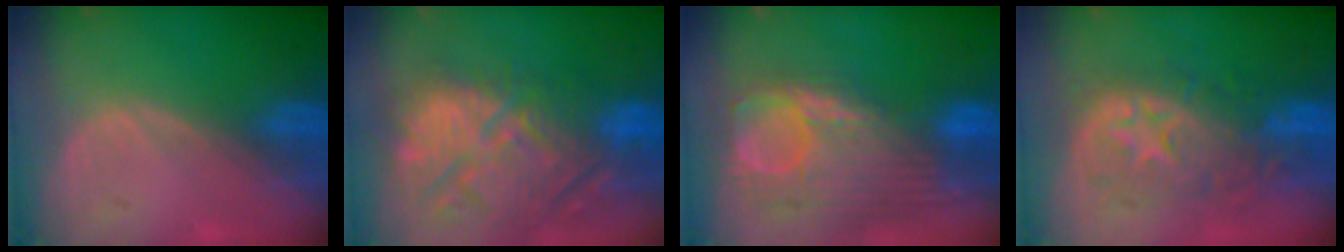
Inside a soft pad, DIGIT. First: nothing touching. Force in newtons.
{"total": 14.6, "press": 12.8, "slide": 7.1}
{"total": 12.7, "press": 10.7, "slide": 6.9}
{"total": 9.9, "press": 9.2, "slide": 3.5}